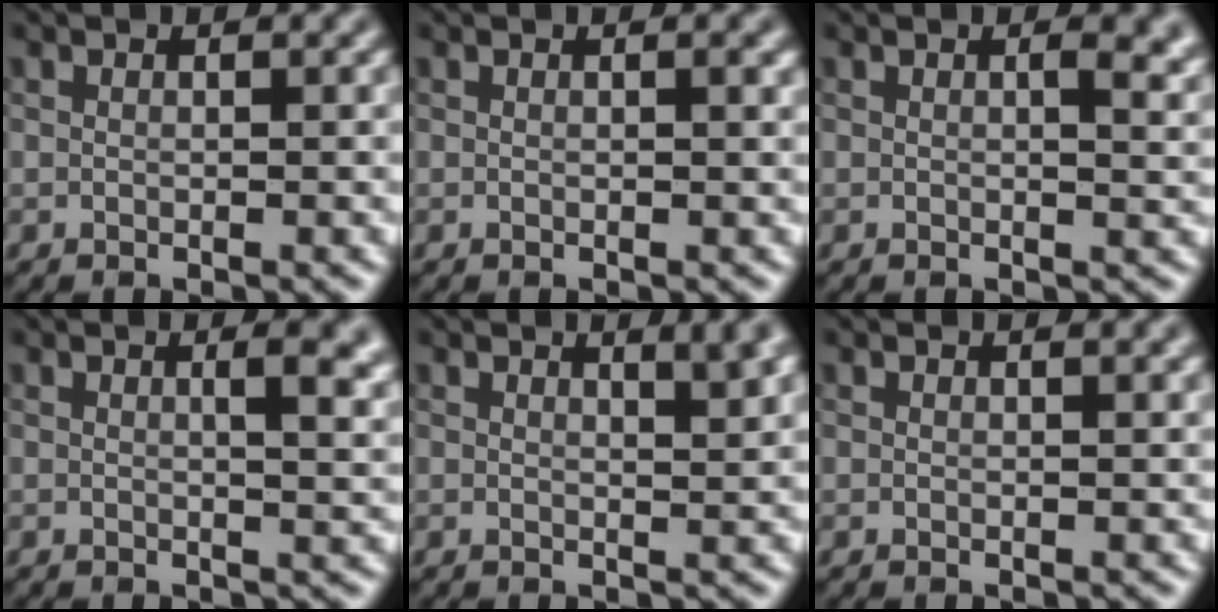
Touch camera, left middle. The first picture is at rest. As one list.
[{"total": 0.7, "force": [0.2, 0.1, 0.6], "torque": [-0.008, 0.001, 0.002]}, {"total": 2.8, "force": [0.9, 1.0, 2.5], "torque": [-0.027, 0.001, 0.012]}, {"total": 4.1, "force": [1.2, 1.5, 3.6], "torque": [-0.032, 0.009, 0.013]}, {"total": 3.5, "force": [1.9, 1.2, 2.7], "torque": [-0.012, 0.008, 0.018]}, {"total": 1.0, "force": [0.7, 0.3, 0.7], "torque": [-0.004, 0.004, 0.010]}]